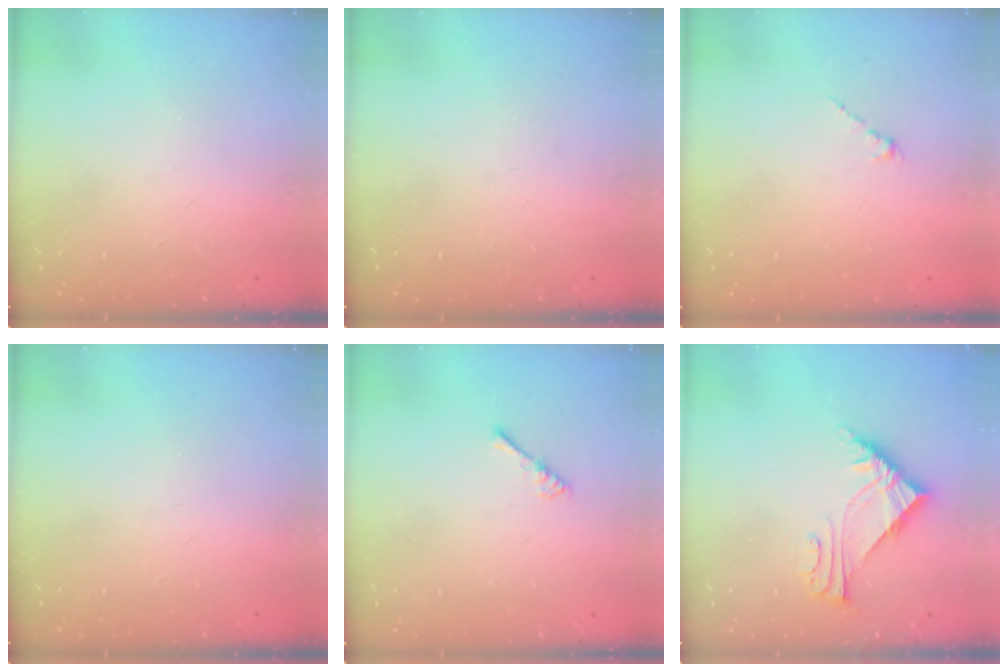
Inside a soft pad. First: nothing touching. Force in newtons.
{"total": 0.0}
{"total": 0.0}
{"total": 0.0}
{"total": 1.8, "press": 1.7, "slide": 0.4}
{"total": 6.3, "press": 6.3, "slide": 0.6}